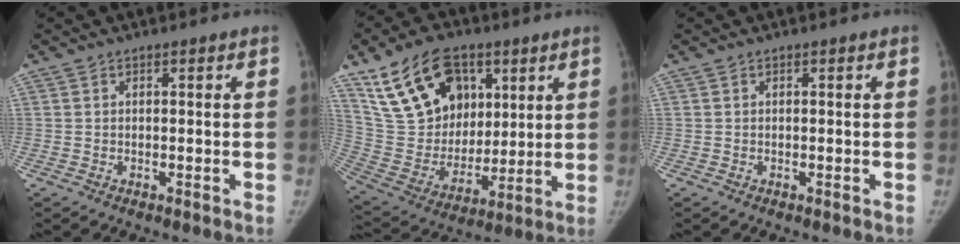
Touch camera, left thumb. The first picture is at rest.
{"total": 21.6, "force": [10.8, 14.1, 12.3], "torque": [-0.187, -0.034, 0.202]}
{"total": 0.0}